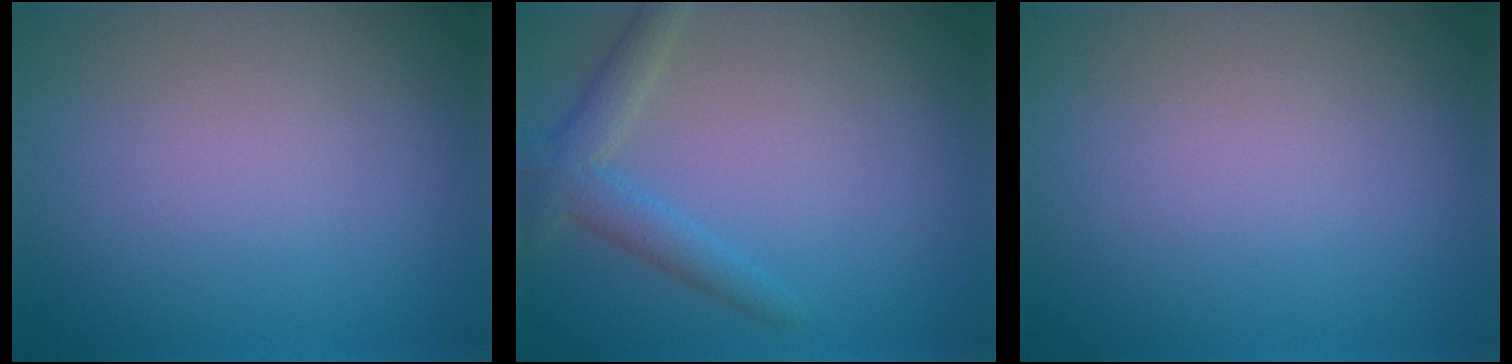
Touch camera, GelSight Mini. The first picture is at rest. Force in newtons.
{"total": 2.8, "press": 2.8, "slide": 0.1}
{"total": 0.0}